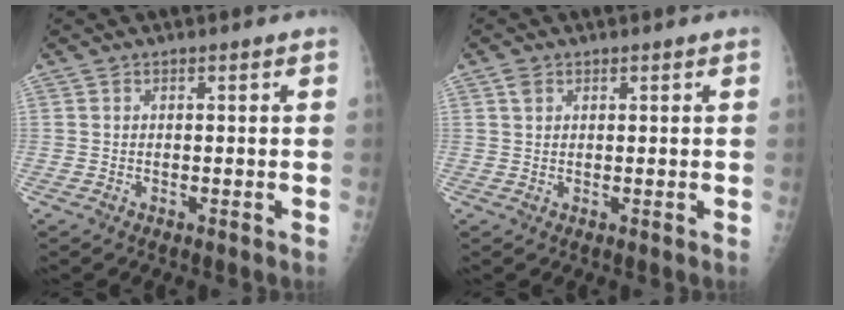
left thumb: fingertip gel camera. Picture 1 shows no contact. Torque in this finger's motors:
{"motor_torque": [0.30, 0.08, 0.19, -0.26, 0.05]}